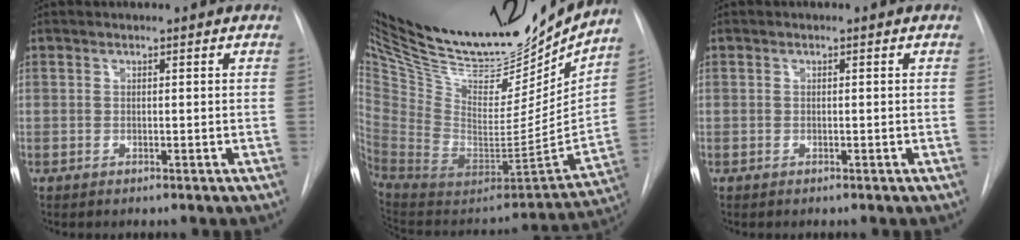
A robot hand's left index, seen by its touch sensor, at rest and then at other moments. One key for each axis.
{"total": 34.2, "fx": 29.1, "fy": 9.2, "fz": 15.5, "tx": -0.305, "ty": -0.043, "tz": 0.462}
{"total": 0.0}